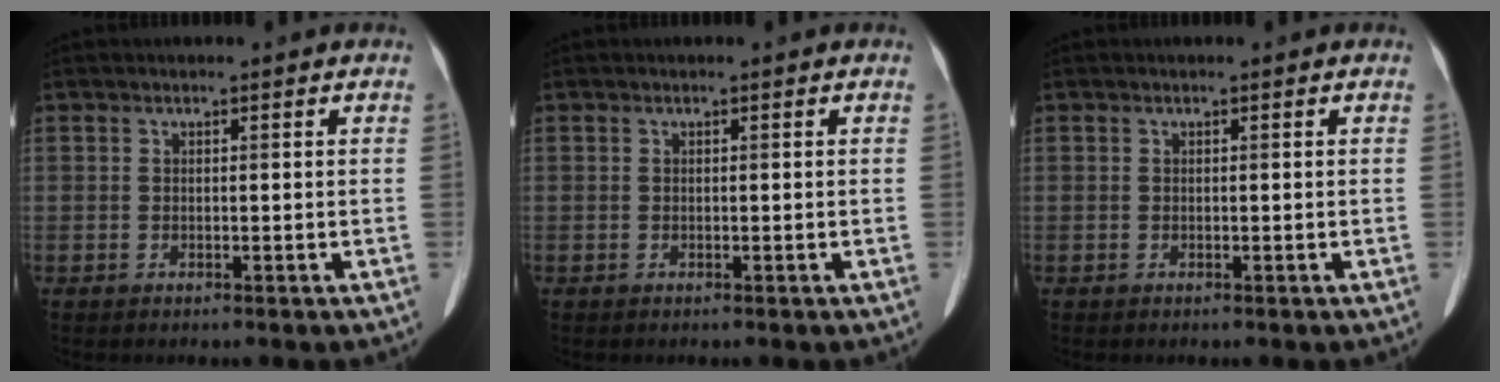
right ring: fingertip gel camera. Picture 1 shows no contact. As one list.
[{"total": 0.0}, {"total": 0.0}]